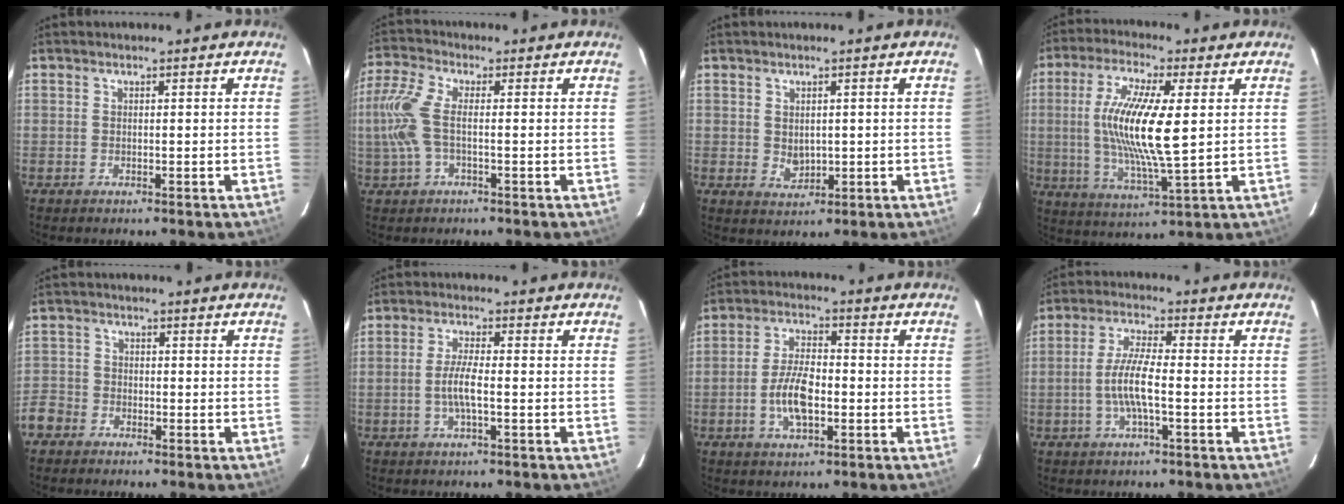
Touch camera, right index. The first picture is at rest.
{"total": 8.6, "force": [-0.9, 3.2, 8.0], "torque": [-0.181, 0.007, -0.018]}
{"total": 3.1, "force": [0.2, 2.4, 1.8], "torque": [-0.028, -0.001, 0.009]}
{"total": 14.8, "force": [1.6, 2.6, 14.4], "torque": [-0.279, -0.004, 0.031]}
{"total": 7.1, "force": [-4.1, 5.6, 1.6], "torque": [-0.052, 0.022, -0.086]}
{"total": 4.7, "force": [-1.2, 0.7, 4.5], "torque": [-0.090, 0.001, -0.024]}
{"total": 8.2, "force": [-2.2, 3.7, 7.0], "torque": [-0.138, 0.005, -0.040]}
{"total": 7.0, "force": [-1.7, 1.0, 6.7], "torque": [-0.135, 0.003, -0.034]}